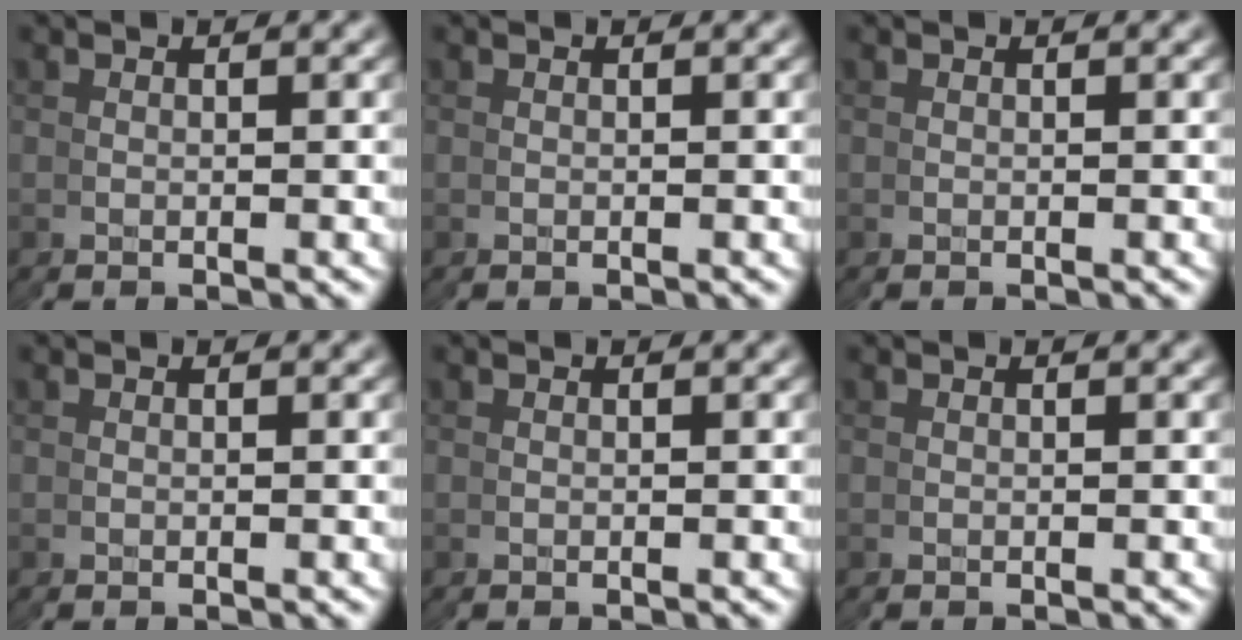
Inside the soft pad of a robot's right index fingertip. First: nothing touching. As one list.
[{"total": 0.0}, {"total": 0.0}, {"total": 0.0}, {"total": 0.0}, {"total": 0.0}]